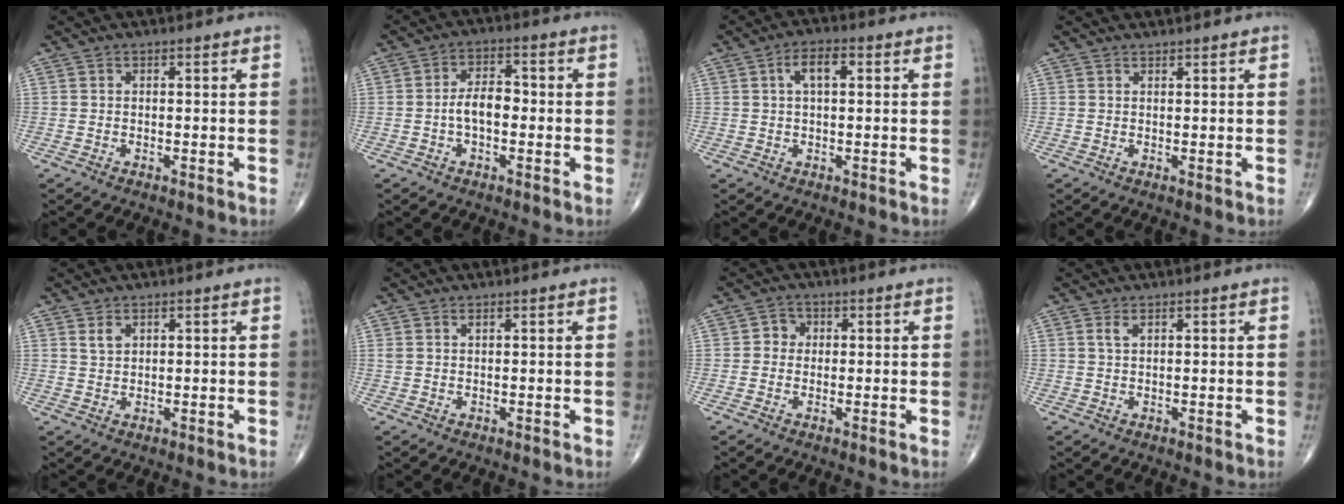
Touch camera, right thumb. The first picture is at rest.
{"total": 5.4, "force": [-0.9, 3.0, 4.3], "torque": [-0.071, 0.022, -0.023]}
{"total": 4.6, "force": [1.2, 2.1, 3.9], "torque": [-0.067, 0.012, 0.017]}
{"total": 0.7, "force": [0.7, -0.1, 0.0], "torque": [0.001, -0.007, 0.012]}
{"total": 1.9, "force": [1.1, 1.2, 1.1], "torque": [-0.017, -0.004, 0.026]}
{"total": 0.9, "force": [0.5, 0.3, 0.6], "torque": [-0.013, 0.008, 0.013]}
{"total": 2.6, "force": [0.2, 2.4, 0.9], "torque": [0.005, 0.007, -0.005]}
{"total": 1.2, "force": [0.6, 0.4, 0.9], "torque": [-0.022, 0.005, 0.015]}